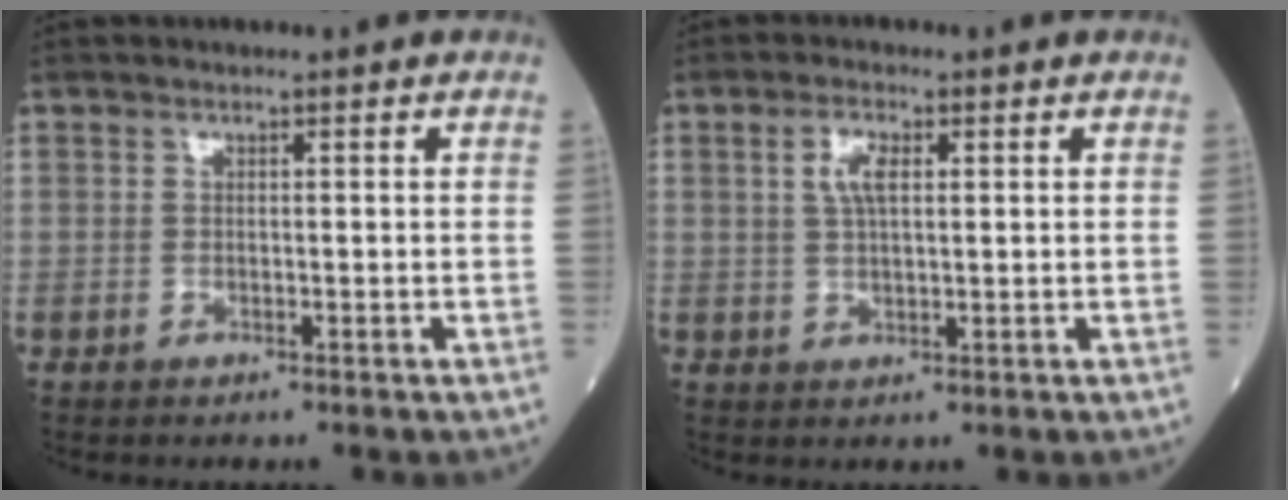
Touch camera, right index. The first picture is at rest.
{"total": 3.7, "force": [1.2, 1.3, 3.3], "torque": [-0.068, 0.006, 0.024]}